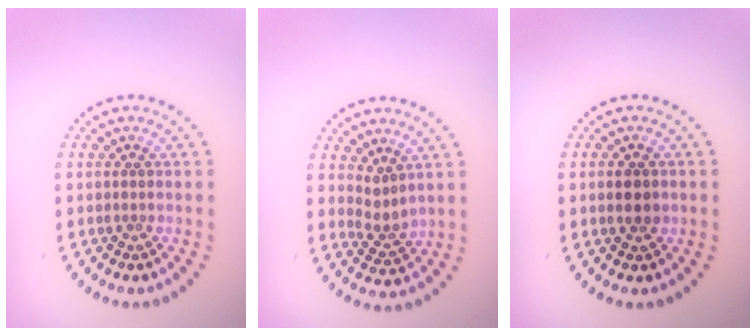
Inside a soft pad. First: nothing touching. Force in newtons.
{"total": 1.9, "press": 1.4, "slide": 1.3}
{"total": 1.7, "press": 1.7, "slide": 0.1}